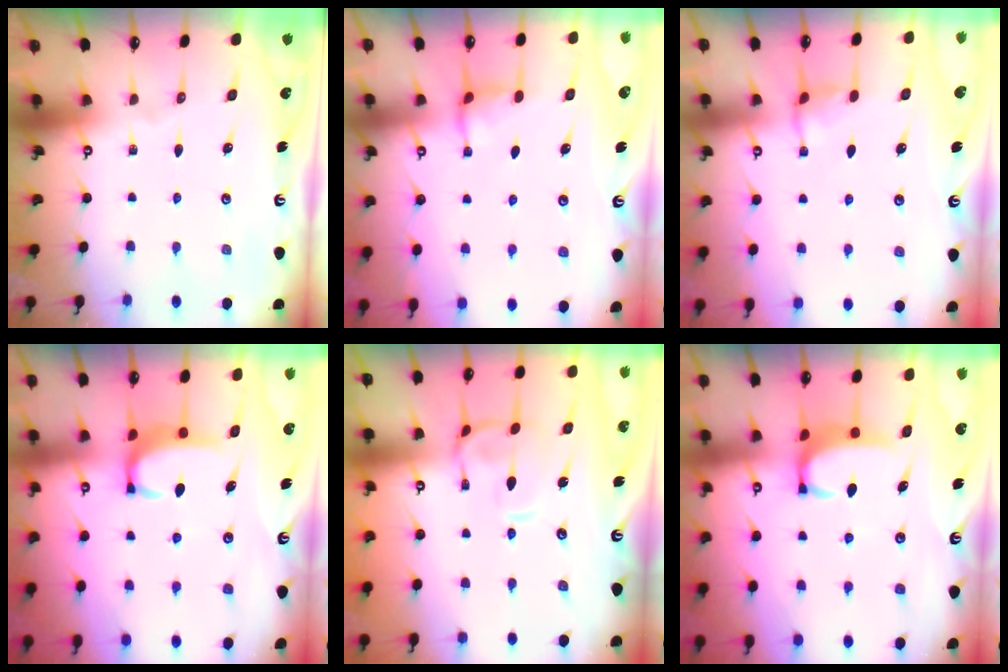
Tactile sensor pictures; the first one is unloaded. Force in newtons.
{"total": 2.4, "press": 2.3, "slide": 0.5}
{"total": 2.9, "press": 2.9, "slide": 0.6}
{"total": 2.9, "press": 2.8, "slide": 0.5}
{"total": 3.4, "press": 3.2, "slide": 0.9}
{"total": 2.7, "press": 2.7, "slide": 0.3}